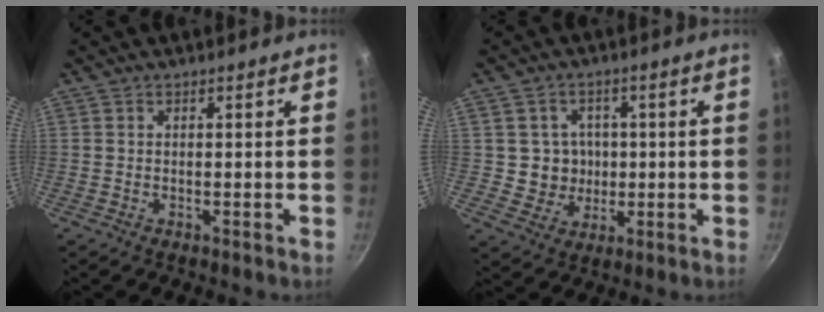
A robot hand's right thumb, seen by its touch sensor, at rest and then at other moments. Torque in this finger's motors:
{"motor_torque": [-0.63, 0.36, -0.44, 0.24, -0.01]}